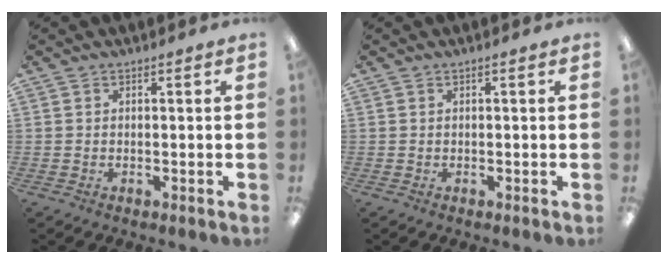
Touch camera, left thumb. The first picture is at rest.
{"total": 0.0}